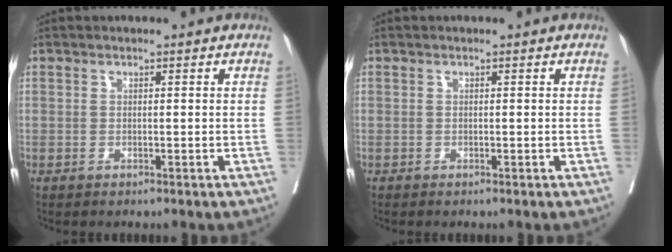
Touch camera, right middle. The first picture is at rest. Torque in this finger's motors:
{"motor_torque": [0.05, -0.01, -0.01, 0.00]}